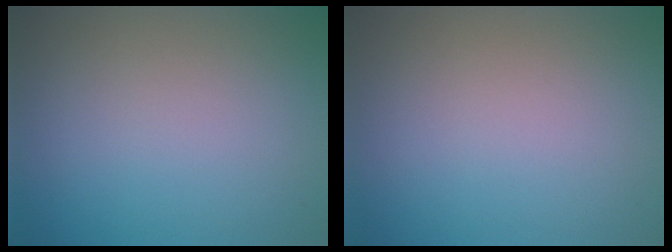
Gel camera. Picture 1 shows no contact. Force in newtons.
{"total": 0.0}